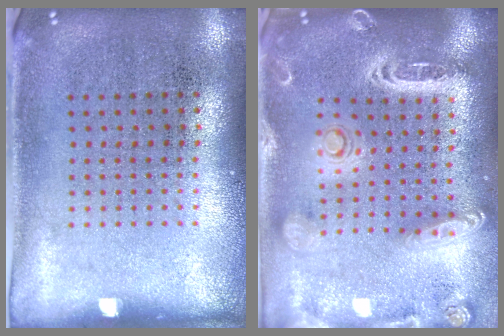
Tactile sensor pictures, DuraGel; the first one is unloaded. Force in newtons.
{"total": 2.7, "press": 2.3, "slide": 1.4}